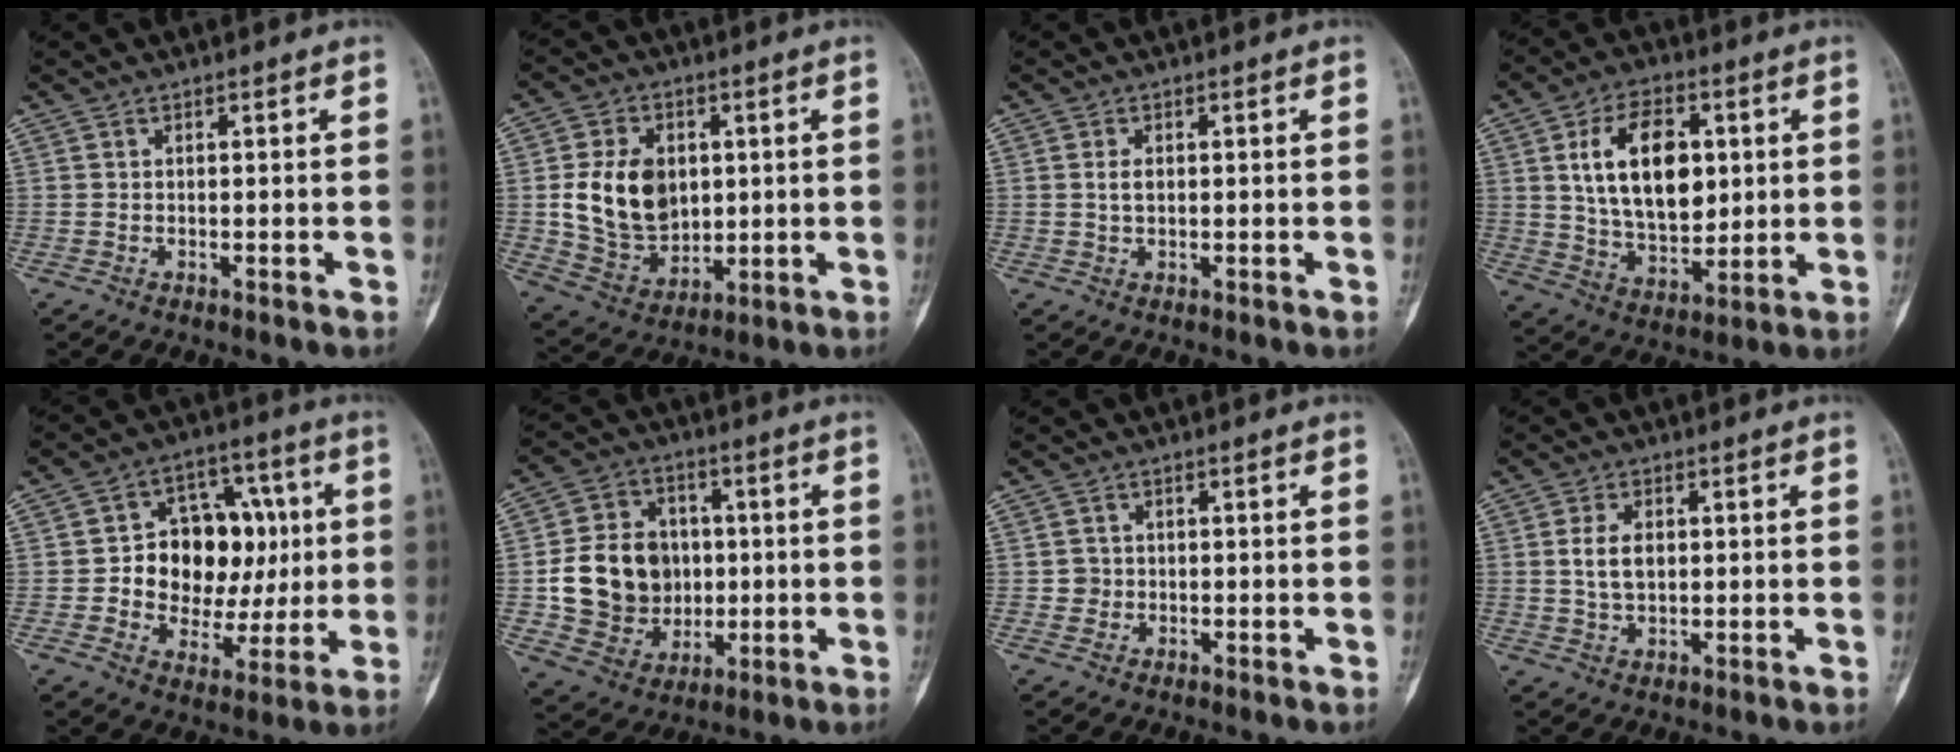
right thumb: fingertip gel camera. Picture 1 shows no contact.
{"total": 14.1, "force": [1.7, 10.5, 9.3], "torque": [-0.133, -0.010, 0.047]}
{"total": 1.7, "force": [0.3, 1.1, 1.3], "torque": [-0.022, -0.001, 0.006]}
{"total": 16.6, "force": [3.6, 10.1, 12.7], "torque": [-0.181, -0.014, 0.068]}
{"total": 16.5, "force": [1.2, 12.2, 10.9], "torque": [-0.100, 0.023, 0.025]}
{"total": 16.2, "force": [-0.1, 13.6, 8.8], "torque": [-0.120, 0.014, 0.014]}
{"total": 1.8, "force": [-0.1, 1.8, 0.1], "torque": [0.010, 0.007, -0.004]}
{"total": 5.0, "force": [0.7, 3.1, 3.8], "torque": [-0.066, -0.003, 0.016]}